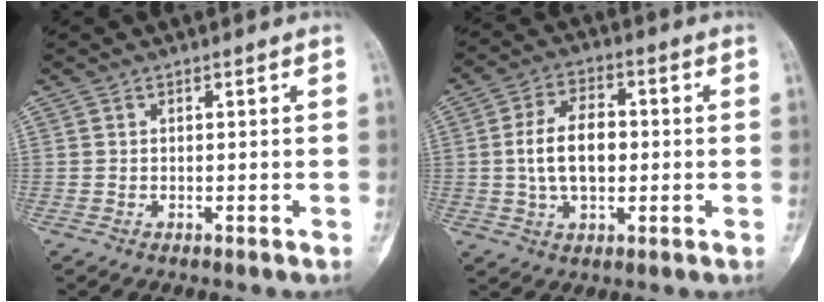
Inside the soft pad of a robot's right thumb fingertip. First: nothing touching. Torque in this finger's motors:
{"motor_torque": [1.23, 1.59, 0.48, -0.47, 0.32]}